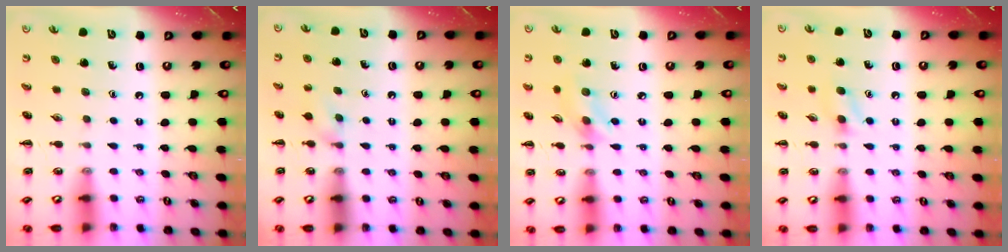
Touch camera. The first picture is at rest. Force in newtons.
{"total": 3.9, "press": 3.7, "slide": 1.4}
{"total": 4.1, "press": 4.0, "slide": 0.6}
{"total": 4.4, "press": 4.1, "slide": 1.6}